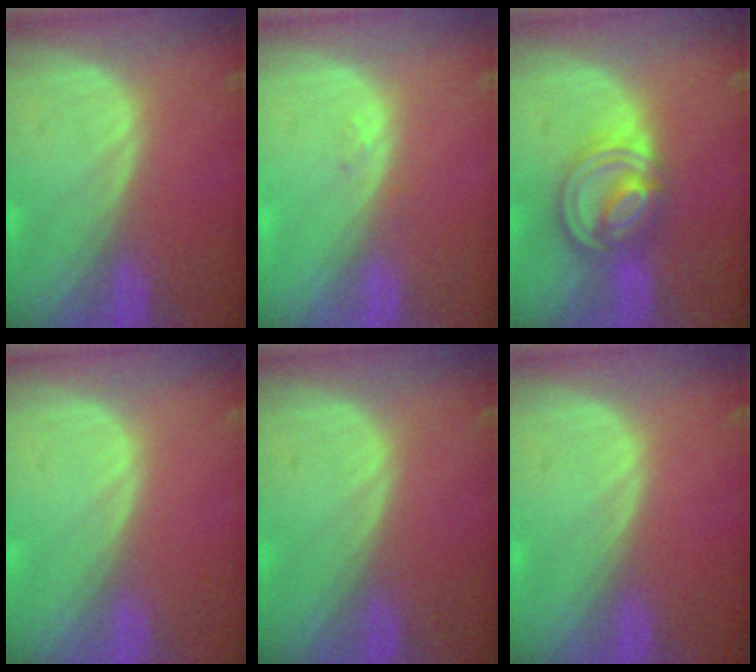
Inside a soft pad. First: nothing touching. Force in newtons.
{"total": 0.9, "press": 0.8, "slide": 0.4}
{"total": 7.9, "press": 6.8, "slide": 4.1}
{"total": 0.0}
{"total": 0.0}
{"total": 0.0}